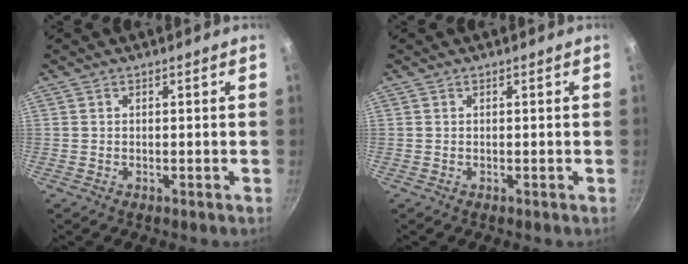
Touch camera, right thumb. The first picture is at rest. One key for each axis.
{"total": 0.0}